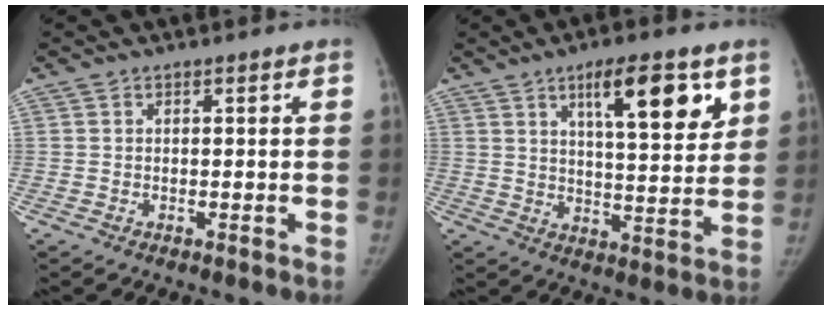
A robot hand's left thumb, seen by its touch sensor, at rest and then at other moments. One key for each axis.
{"total": 13.4, "fx": 6.6, "fy": 4.1, "fz": 10.9, "tx": -0.136, "ty": -0.032, "tz": 0.101}